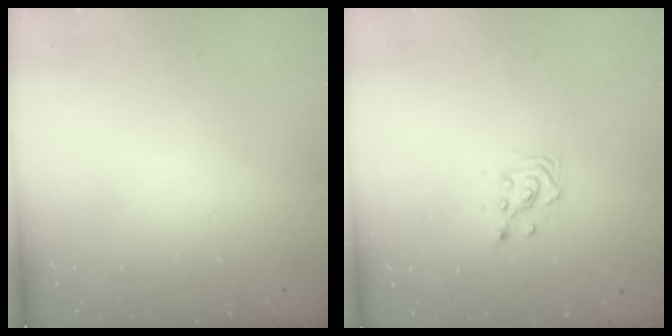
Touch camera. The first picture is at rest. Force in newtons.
{"total": 3.2, "press": 3.2, "slide": 0.2}